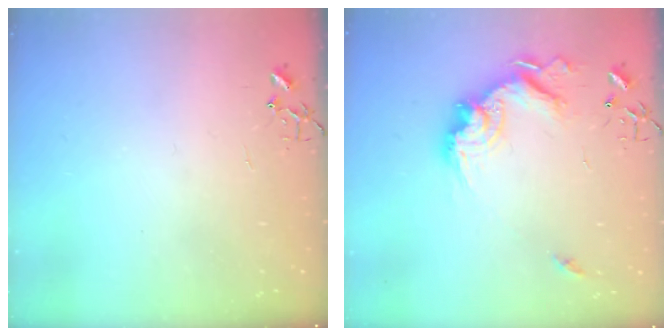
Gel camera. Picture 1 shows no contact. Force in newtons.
{"total": 17.8, "press": 17.7, "slide": 2.1}